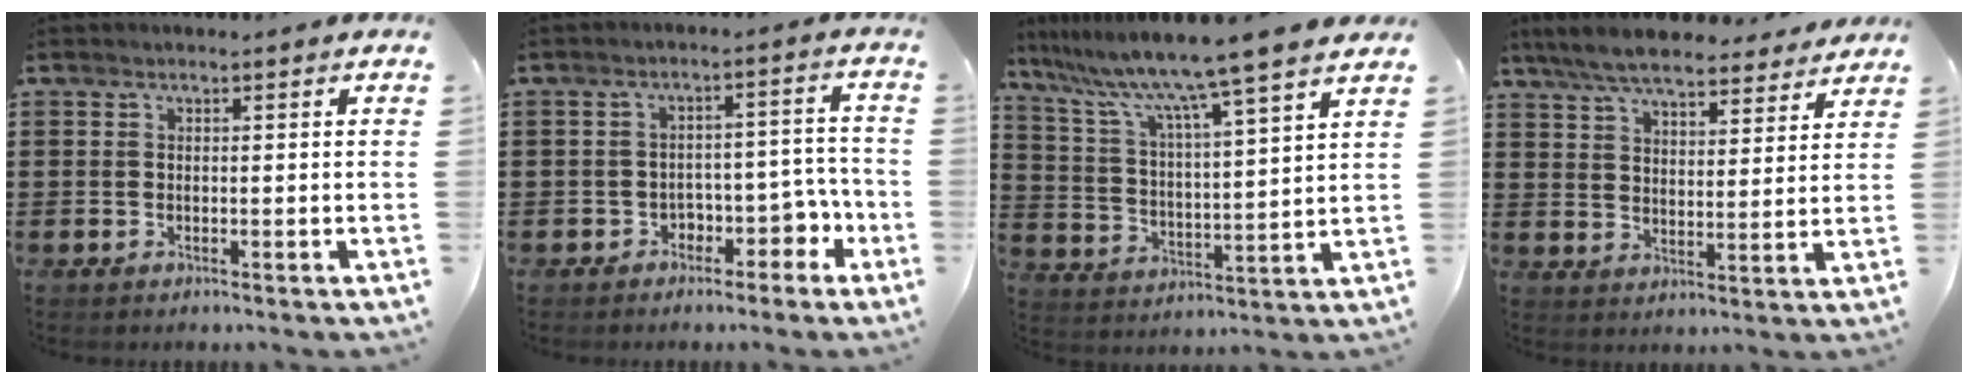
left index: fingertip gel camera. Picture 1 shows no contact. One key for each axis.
{"total": 4.2, "fx": -3.1, "fy": 2.2, "fz": 1.8, "tx": -0.038, "ty": 0.010, "tz": -0.065}
{"total": 9.5, "fx": 8.1, "fy": -1.5, "fz": 4.7, "tx": -0.124, "ty": -0.064, "tz": 0.129}
{"total": 7.6, "fx": 7.0, "fy": 1.0, "fz": 2.7, "tx": -0.079, "ty": -0.025, "tz": 0.128}